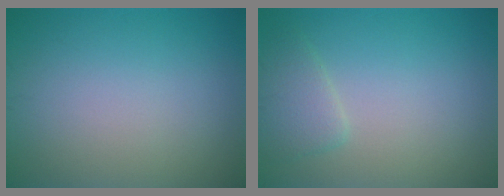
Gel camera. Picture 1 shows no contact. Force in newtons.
{"total": 2.2, "press": 2.2, "slide": 0.1}